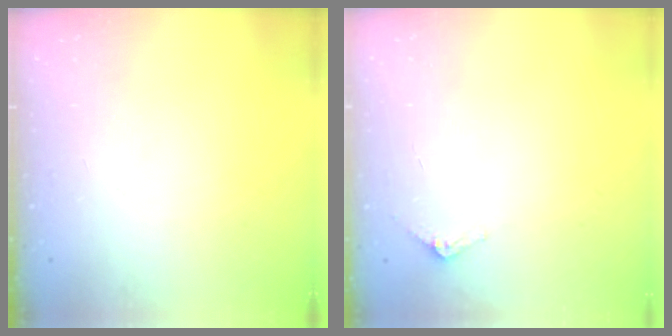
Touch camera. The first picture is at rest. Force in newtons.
{"total": 2.9, "press": 2.9, "slide": 0.2}